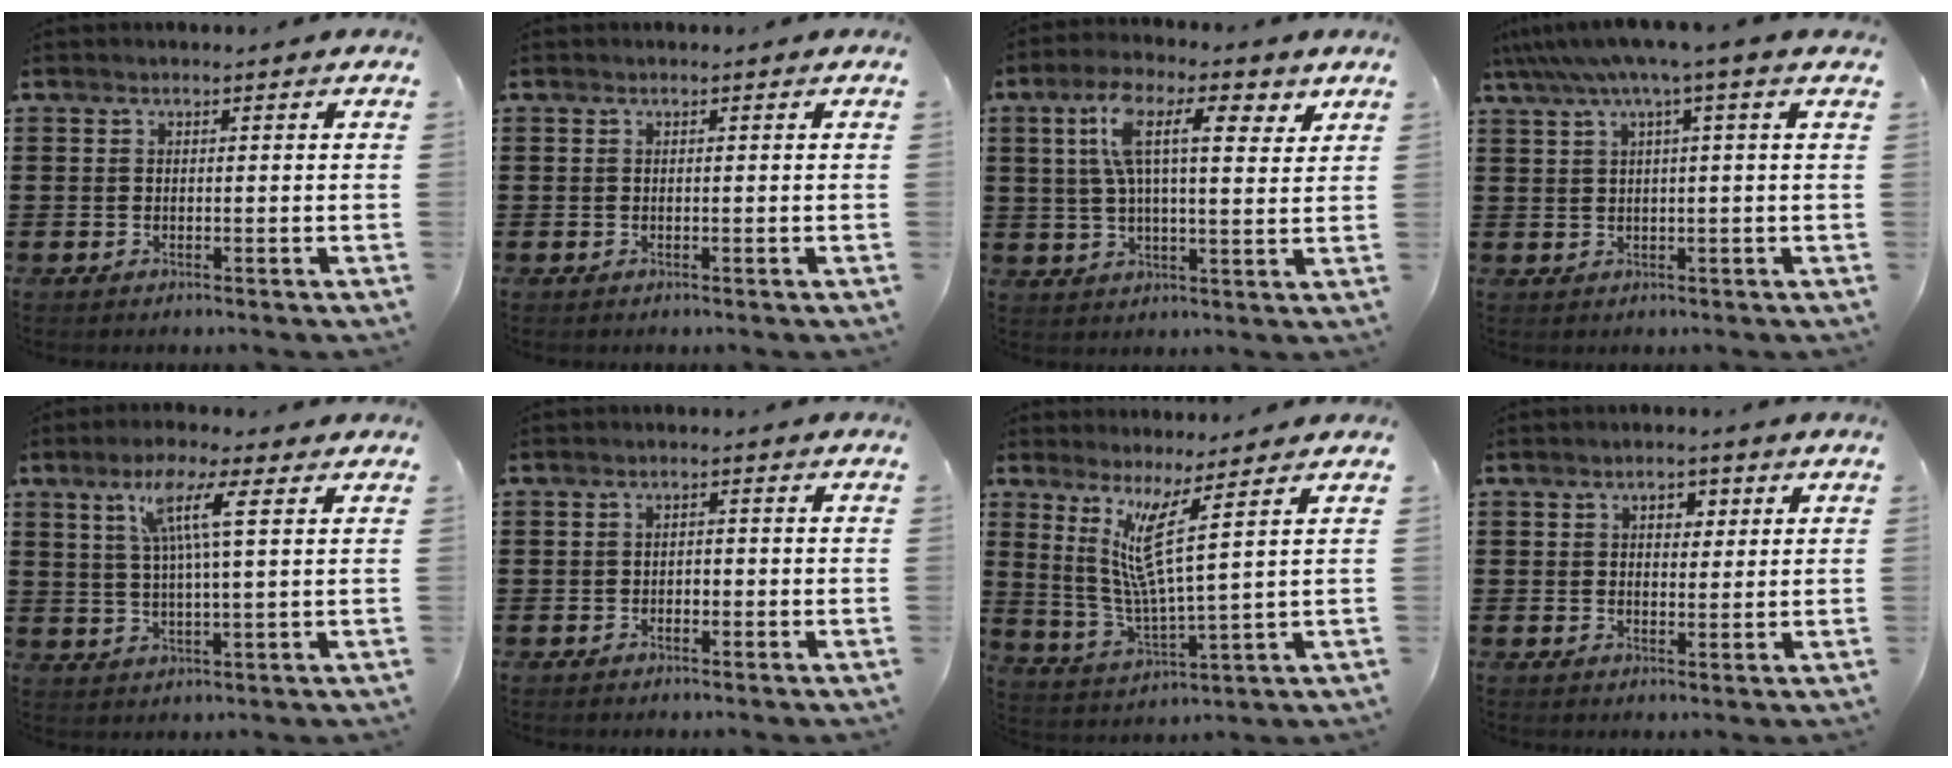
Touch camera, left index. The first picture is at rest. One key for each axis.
{"total": 0.0}
{"total": 10.4, "fx": 4.4, "fy": 3.6, "fz": 8.7, "tx": -0.165, "ty": 0.010, "tz": 0.070}
{"total": 4.2, "fx": 1.9, "fy": -0.5, "fz": 3.7, "tx": -0.077, "ty": -0.004, "tz": 0.029}
{"total": 7.4, "fx": 3.4, "fy": 0.8, "fz": 6.6, "tx": -0.131, "ty": 0.003, "tz": 0.052}
{"total": 1.1, "fx": -0.8, "fy": 0.5, "fz": 0.4, "tx": -0.013, "ty": -0.001, "tz": -0.018}
{"total": 9.0, "fx": 5.2, "fy": 0.1, "fz": 7.3, "tx": -0.157, "ty": -0.021, "tz": 0.090}
{"total": 2.6, "fx": 1.1, "fy": 1.6, "fz": 1.7, "tx": -0.023, "ty": 0.003, "tz": 0.014}